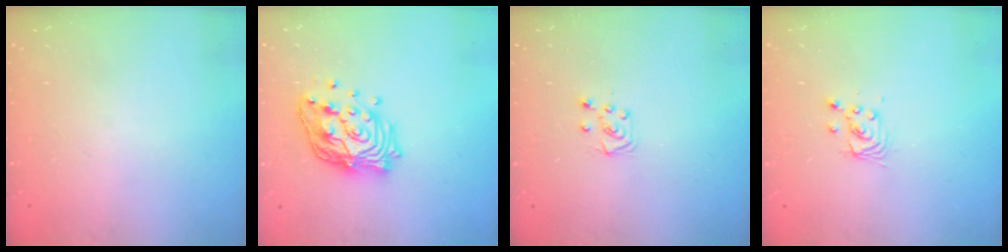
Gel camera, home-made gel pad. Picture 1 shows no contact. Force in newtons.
{"total": 16.7, "press": 16.7, "slide": 1.5}
{"total": 5.8, "press": 5.7, "slide": 0.6}
{"total": 2.7, "press": 2.7, "slide": 0.2}